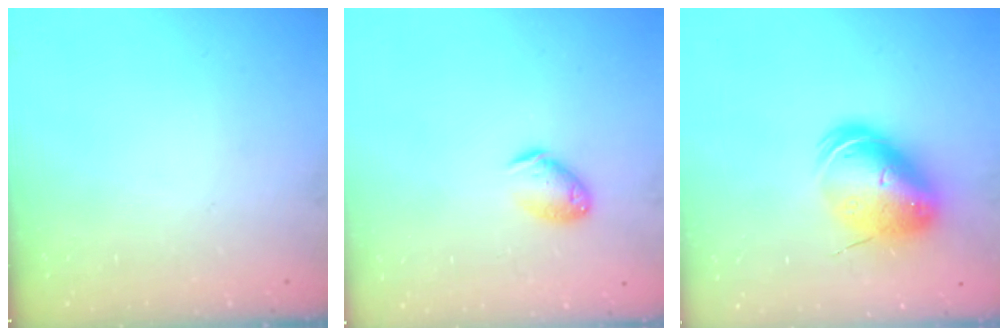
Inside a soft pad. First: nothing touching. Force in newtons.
{"total": 8.3, "press": 8.2, "slide": 1.2}
{"total": 13.0, "press": 12.7, "slide": 2.4}